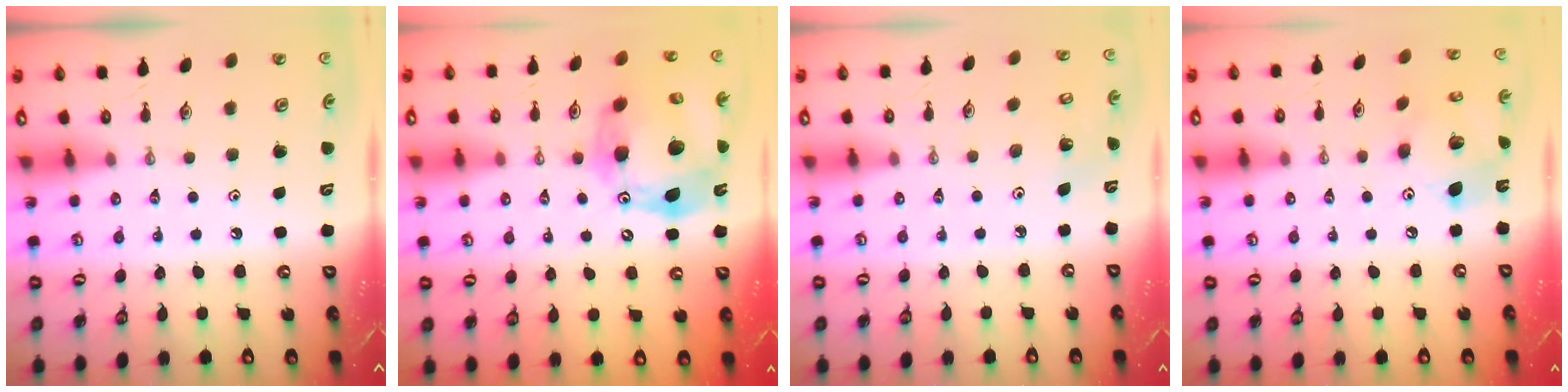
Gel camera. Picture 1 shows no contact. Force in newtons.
{"total": 19.6, "press": 19.4, "slide": 2.7}
{"total": 1.9, "press": 1.9, "slide": 0.1}
{"total": 13.4, "press": 13.3, "slide": 1.2}